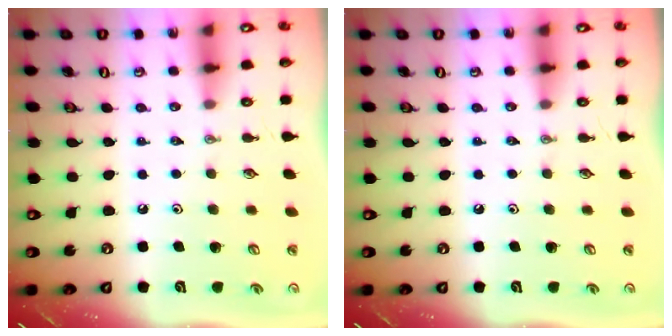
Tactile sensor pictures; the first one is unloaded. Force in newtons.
{"total": 0.0}